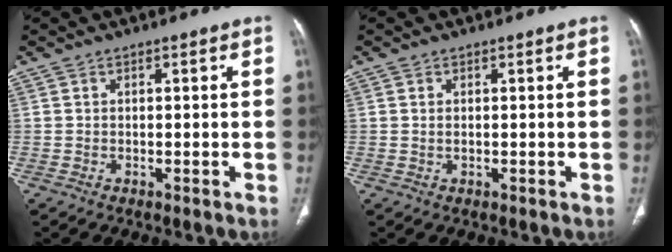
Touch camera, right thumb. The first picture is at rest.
{"total": 0.7, "force": [0.1, 0.3, 0.6], "torque": [-0.016, 0.001, 0.005]}